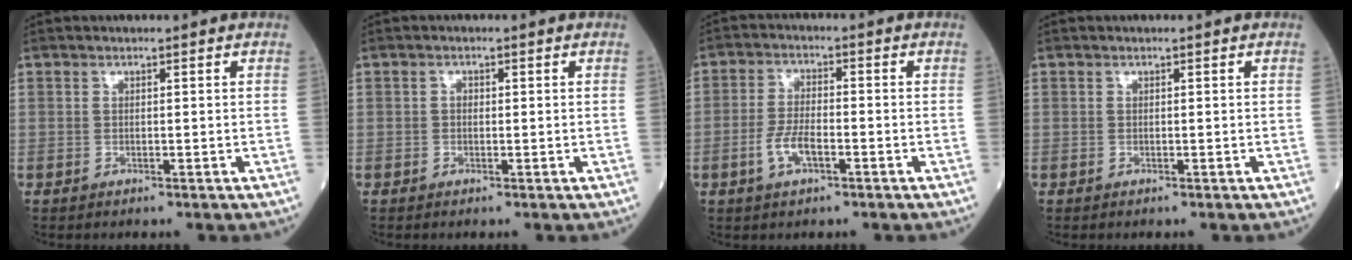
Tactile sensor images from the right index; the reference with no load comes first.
{"total": 0.7, "force": [0.0, 0.5, 0.4], "torque": [-0.006, 0.002, -0.003]}
{"total": 5.1, "force": [-2.0, 1.8, 4.3], "torque": [-0.091, 0.001, -0.040]}
{"total": 0.0}